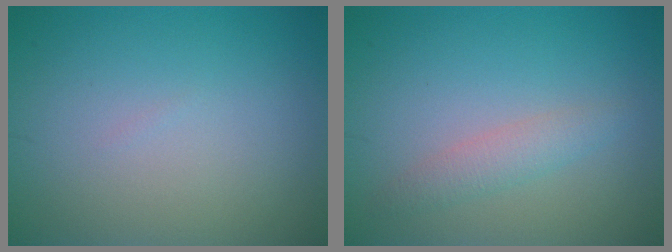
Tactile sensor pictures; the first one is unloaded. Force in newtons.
{"total": 1.8, "press": 1.8, "slide": 0.0}